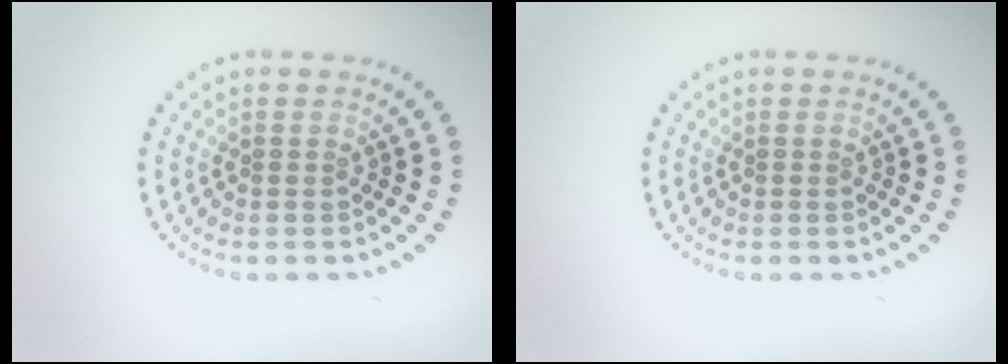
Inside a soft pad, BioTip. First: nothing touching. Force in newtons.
{"total": 0.0}